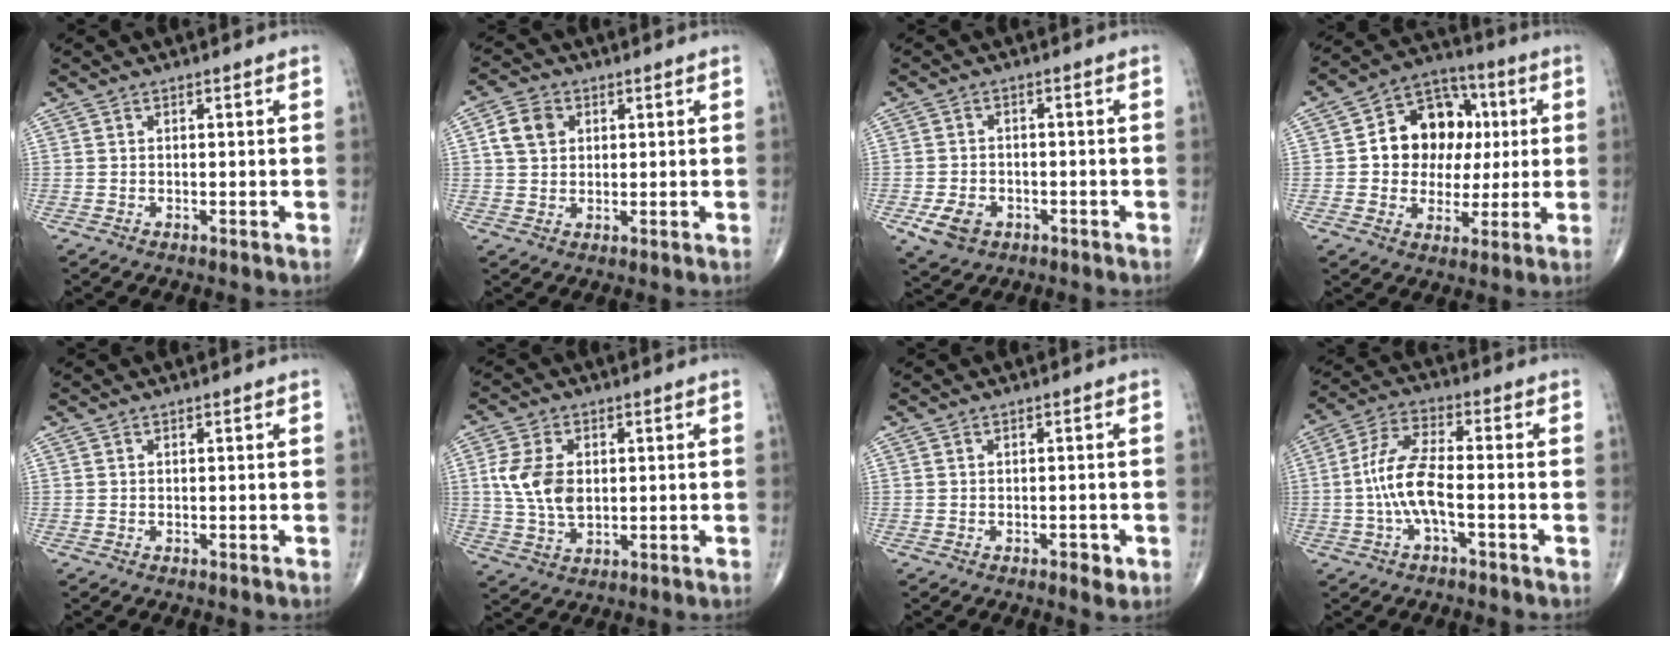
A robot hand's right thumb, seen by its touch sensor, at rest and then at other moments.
{"total": 5.7, "force": [1.6, 4.5, 3.1], "torque": [-0.046, 0.003, 0.026]}
{"total": 5.7, "force": [-2.4, 4.2, 3.0], "torque": [-0.052, 0.007, -0.035]}
{"total": 15.1, "force": [2.1, 12.0, 9.0], "torque": [-0.088, 0.020, 0.031]}
{"total": 0.0}
{"total": 9.4, "force": [1.2, 6.0, 7.2], "torque": [-0.142, -0.003, 0.028]}
{"total": 2.1, "force": [-0.9, 1.0, 1.6], "torque": [-0.016, 0.001, -0.012]}
{"total": 10.2, "force": [-2.0, 3.5, 9.4], "torque": [-0.210, 0.034, -0.042]}